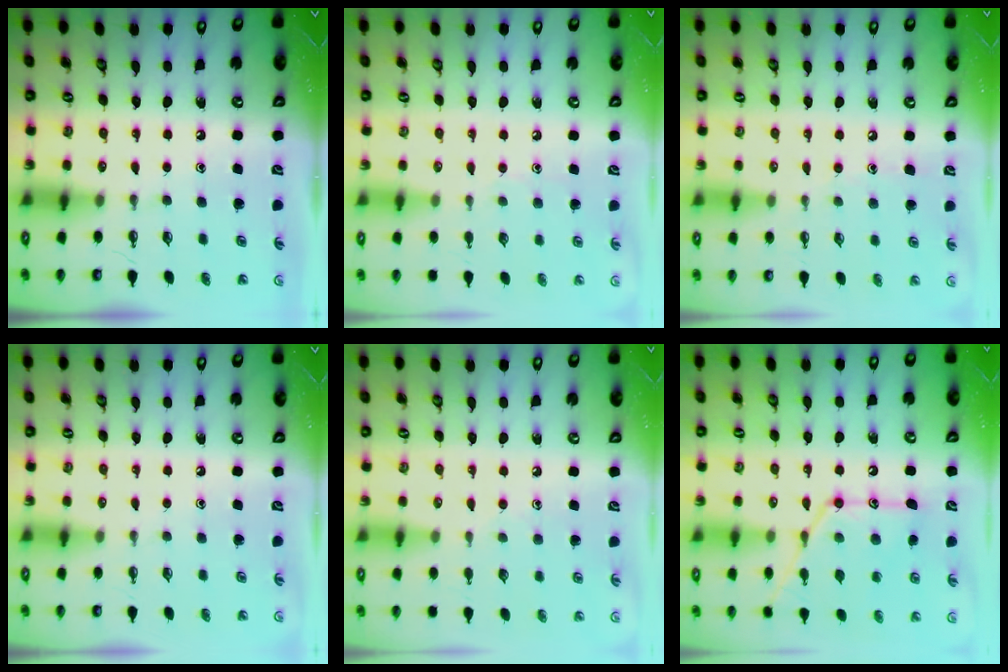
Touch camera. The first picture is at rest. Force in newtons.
{"total": 5.8, "press": 5.8, "slide": 0.7}
{"total": 4.9, "press": 4.8, "slide": 0.6}
{"total": 0.0}
{"total": 5.0, "press": 4.9, "slide": 0.6}
{"total": 15.1, "press": 15.0, "slide": 1.0}